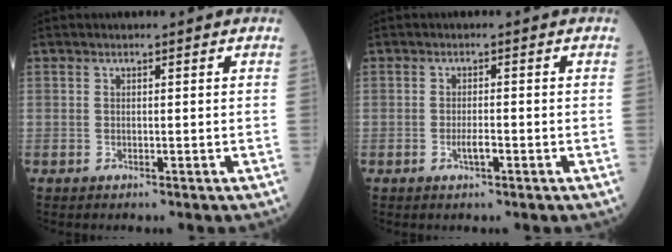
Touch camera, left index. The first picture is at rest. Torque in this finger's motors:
{"motor_torque": [0.66, 0.27, 0.22, 0.06]}